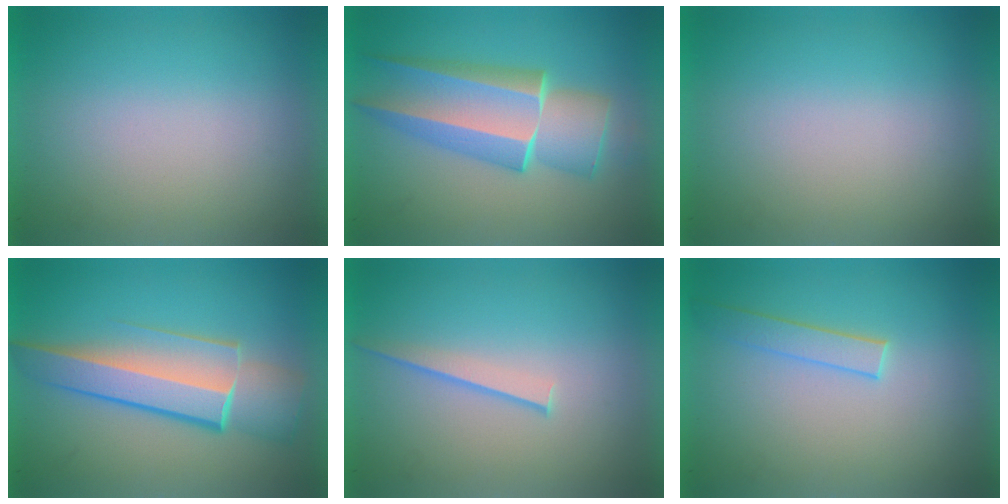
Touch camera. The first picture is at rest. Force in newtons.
{"total": 6.2}
{"total": 0.0}
{"total": 6.1}
{"total": 1.1}
{"total": 1.5}